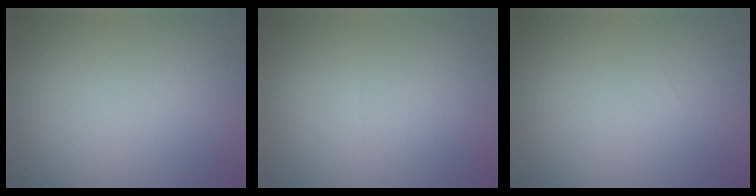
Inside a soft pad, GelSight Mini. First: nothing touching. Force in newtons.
{"total": 0.0}
{"total": 0.0}